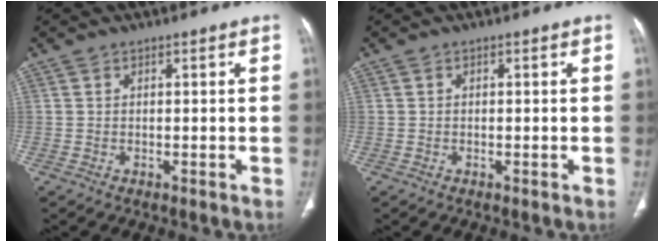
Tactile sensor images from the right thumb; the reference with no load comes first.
{"total": 0.0}